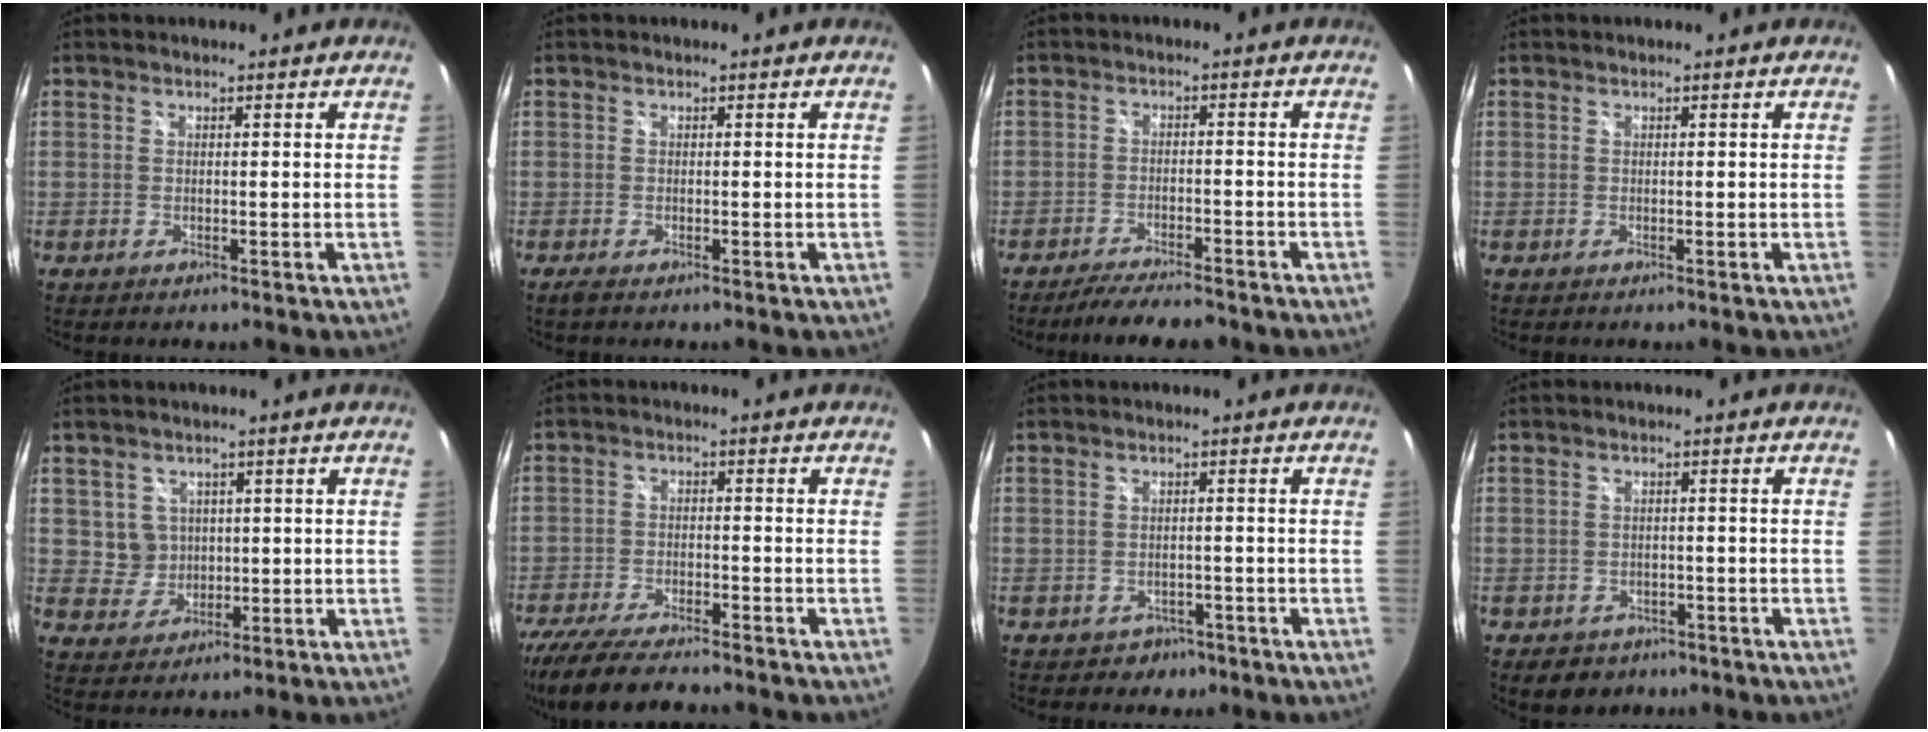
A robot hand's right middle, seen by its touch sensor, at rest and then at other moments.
{"total": 0.8, "force": [-0.5, 0.1, 0.6], "torque": [-0.014, -0.003, -0.011]}
{"total": 7.3, "force": [-6.5, 1.2, 3.0], "torque": [-0.073, -0.006, -0.104]}
{"total": 0.0}
{"total": 4.6, "force": [1.0, 4.5, 0.6], "torque": [-0.013, 0.010, 0.027]}
{"total": 13.6, "force": [-11.6, 2.6, 6.6], "torque": [-0.153, -0.033, -0.198]}
{"total": 3.5, "force": [-2.2, 2.7, 0.4], "torque": [-0.015, 0.001, -0.028]}
{"total": 5.3, "force": [-3.2, 3.8, 1.9], "torque": [-0.039, -0.005, -0.038]}